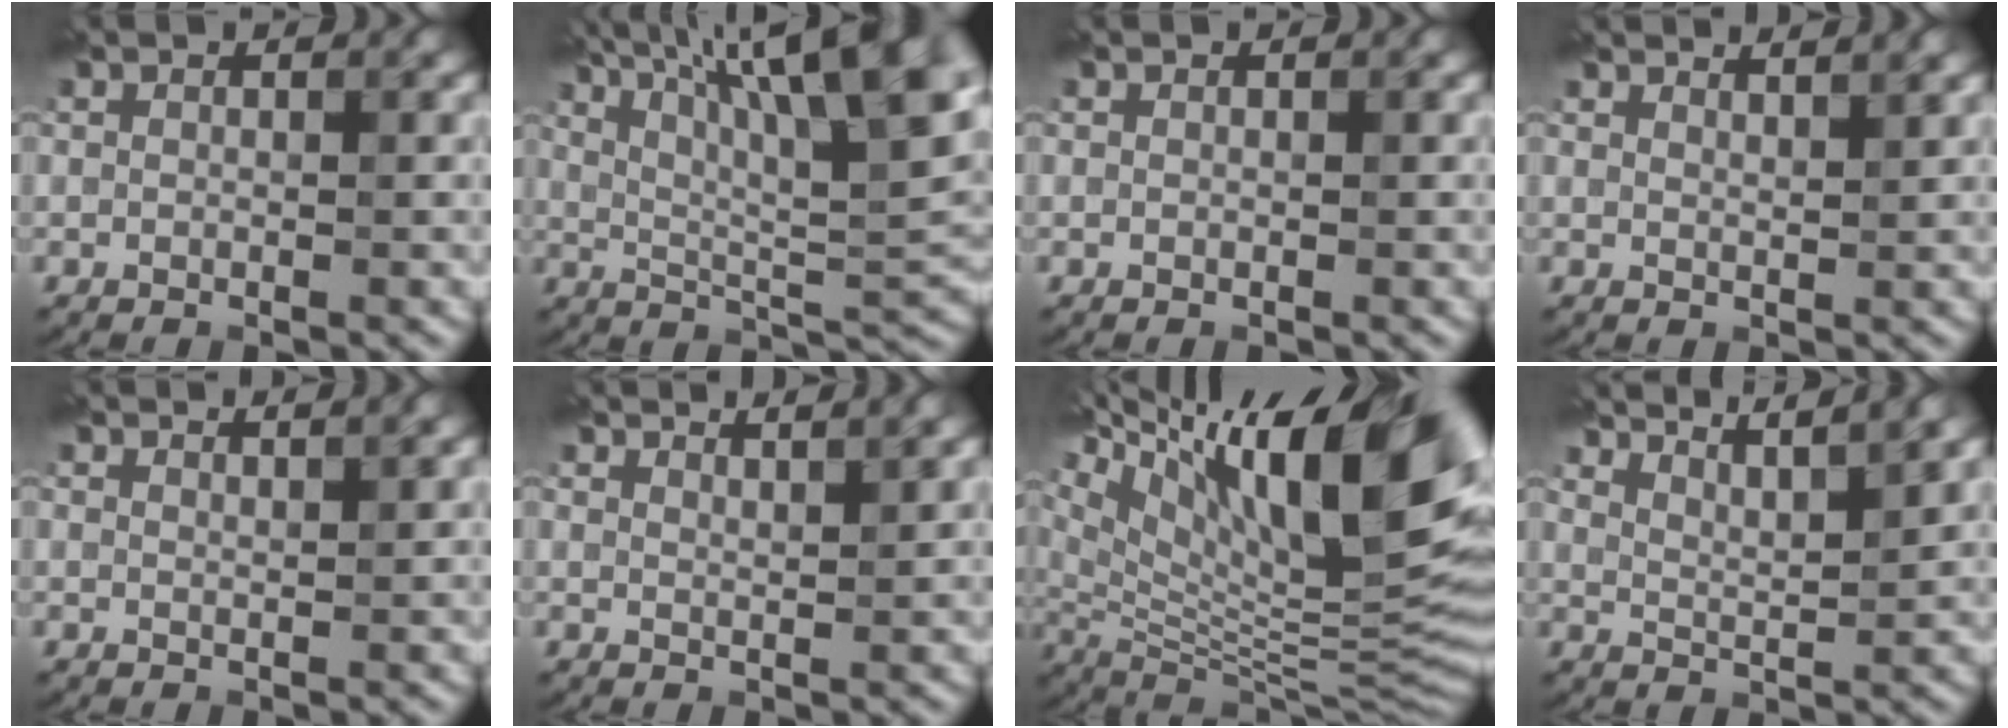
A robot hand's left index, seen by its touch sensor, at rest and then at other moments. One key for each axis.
{"total": 15.4, "fx": 8.0, "fy": 4.1, "fz": 12.6, "tx": -0.186, "ty": 0.019, "tz": 0.122}
{"total": 0.0}
{"total": 2.8, "fx": 2.5, "fy": 0.6, "fz": 1.1, "tx": 0.002, "ty": 0.013, "tz": 0.020}
{"total": 2.0, "fx": 1.9, "fy": 0.4, "fz": 0.7, "tx": 0.001, "ty": 0.004, "tz": 0.017}
{"total": 3.3, "fx": 3.0, "fy": 0.7, "fz": 1.3, "tx": 0.003, "ty": 0.016, "tz": 0.026}
{"total": 17.9, "fx": 8.8, "fy": 5.5, "fz": 14.6, "tx": -0.243, "ty": 0.027, "tz": 0.154}
{"total": 6.4, "fx": 5.5, "fy": 1.2, "fz": 2.9, "tx": -0.027, "ty": 0.021, "tz": 0.061}